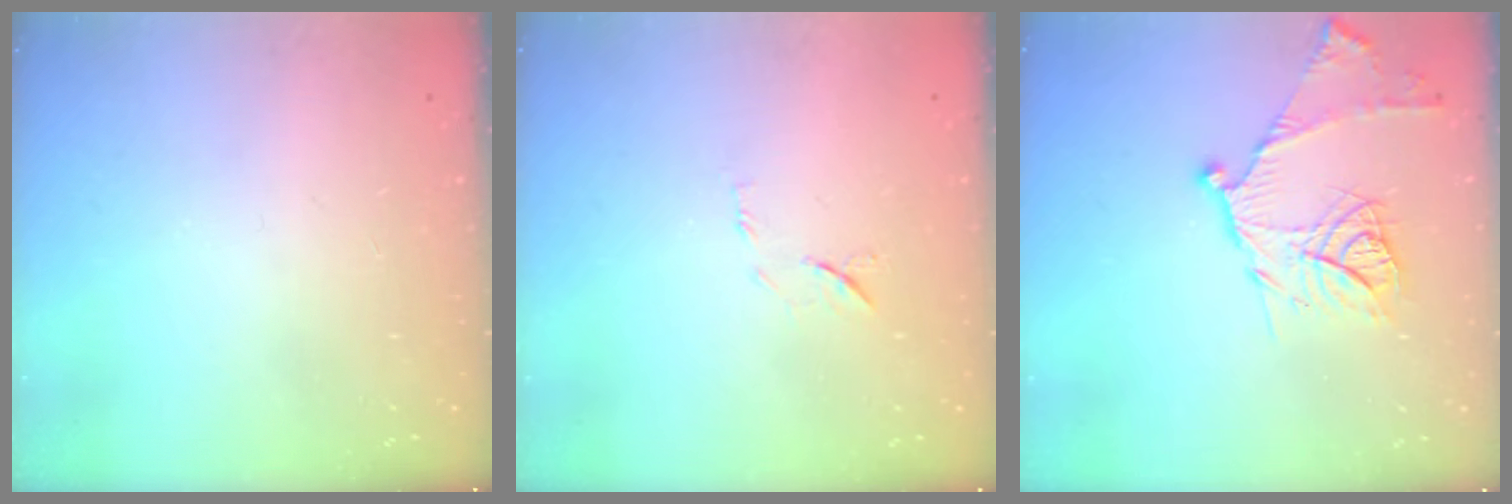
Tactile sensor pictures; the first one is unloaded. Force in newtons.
{"total": 6.8, "press": 6.7, "slide": 0.8}
{"total": 15.0, "press": 14.9, "slide": 1.2}